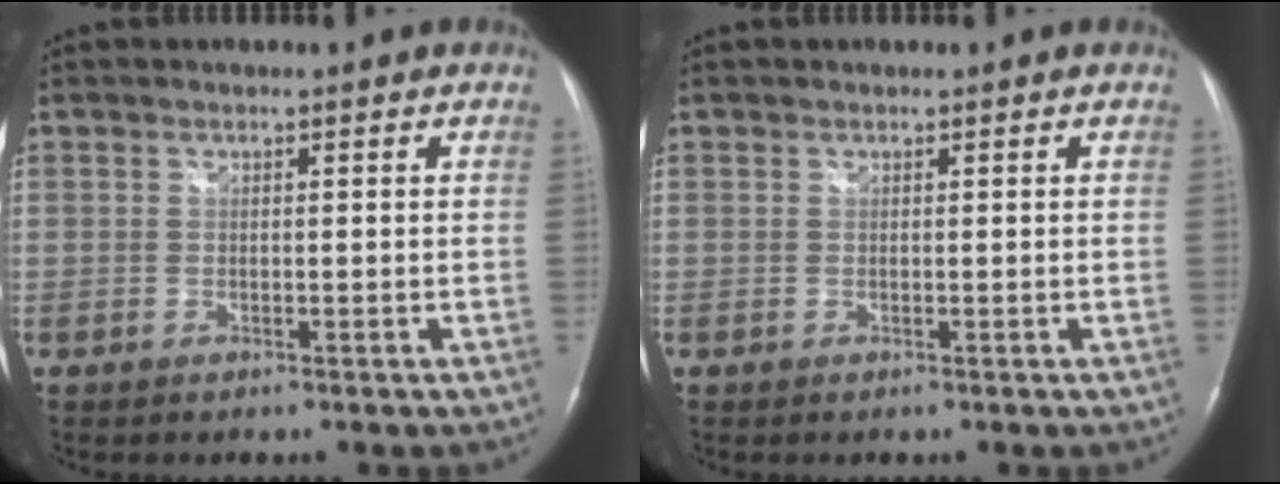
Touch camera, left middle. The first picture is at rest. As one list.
[{"total": 0.0}]